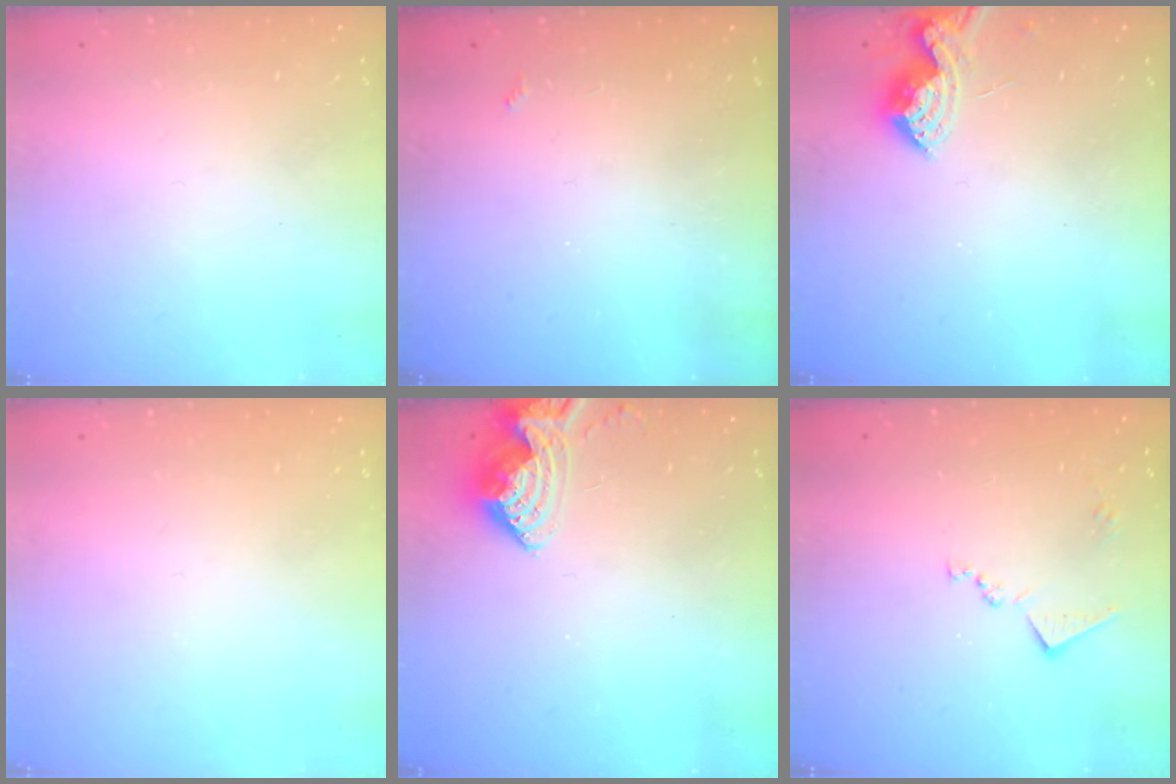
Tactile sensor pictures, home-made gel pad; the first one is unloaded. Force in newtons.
{"total": 2.1, "press": 2.0, "slide": 0.4}
{"total": 8.6, "press": 8.5, "slide": 0.2}
{"total": 0.0}
{"total": 9.4, "press": 9.4, "slide": 0.4}
{"total": 10.2, "press": 10.2, "slide": 0.5}